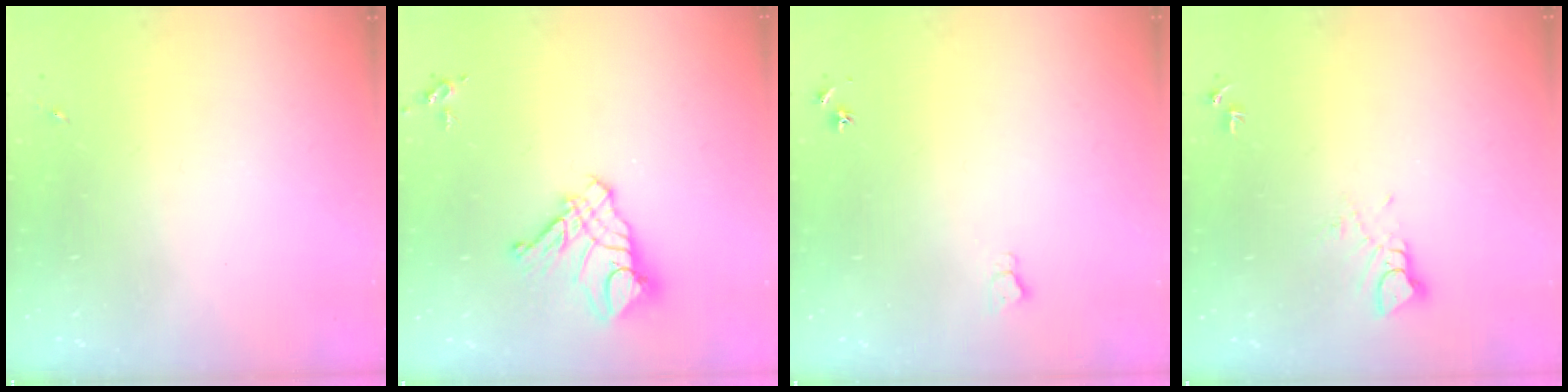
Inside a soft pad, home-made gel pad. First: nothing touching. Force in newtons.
{"total": 12.0, "press": 11.9, "slide": 1.1}
{"total": 3.9, "press": 3.9, "slide": 0.4}
{"total": 4.7, "press": 4.7, "slide": 0.3}